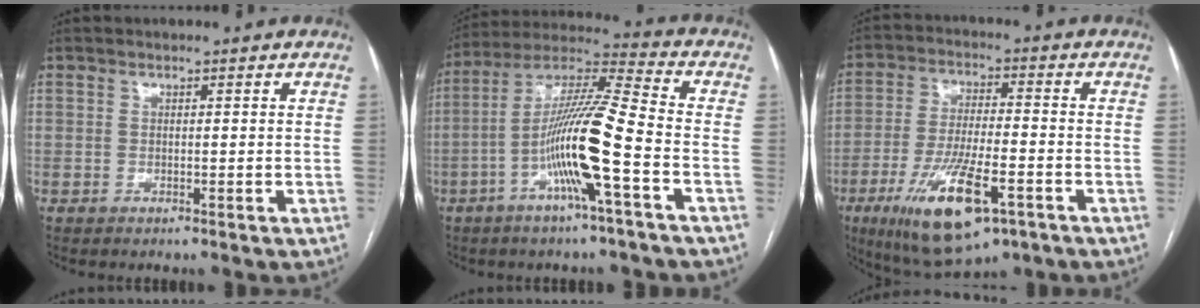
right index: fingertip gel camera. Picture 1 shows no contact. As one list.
[{"total": 14.5, "force": [-4.5, -0.1, 13.8], "torque": [-0.263, 0.009, -0.090]}, {"total": 15.0, "force": [-7.0, 4.2, 12.6], "torque": [-0.242, -0.020, -0.109]}]